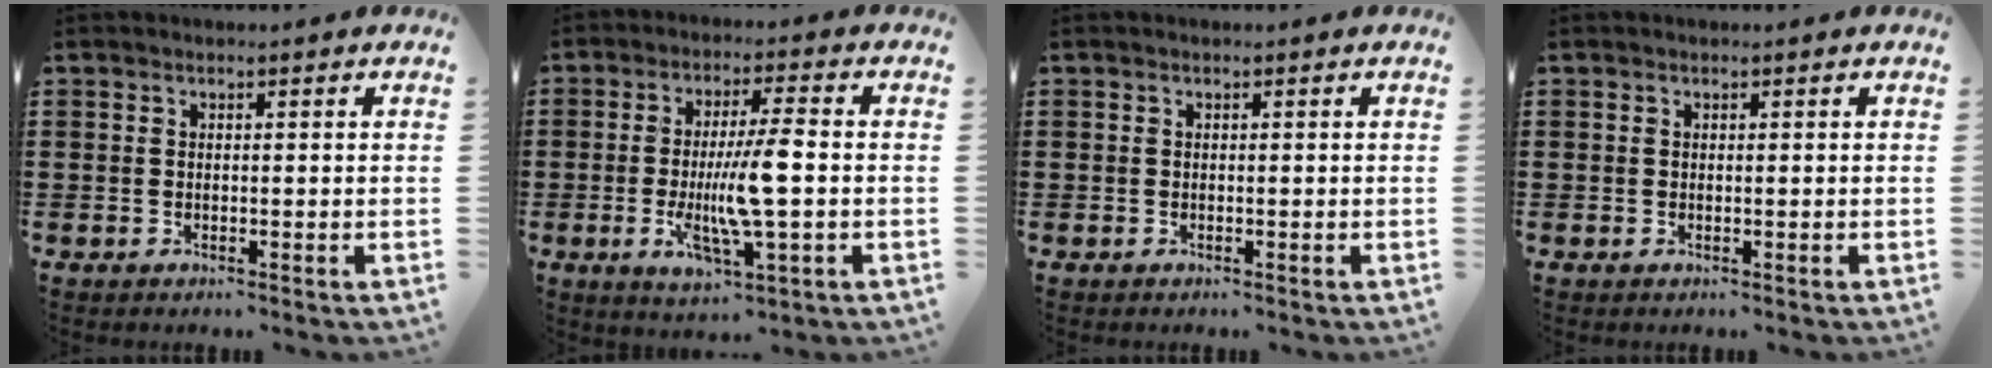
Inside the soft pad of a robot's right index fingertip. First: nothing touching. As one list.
[{"total": 9.6, "force": [-1.2, 1.8, 9.3], "torque": [-0.179, -0.006, -0.024]}, {"total": 0.0}, {"total": 0.0}]